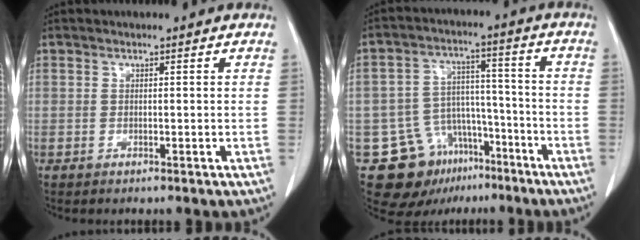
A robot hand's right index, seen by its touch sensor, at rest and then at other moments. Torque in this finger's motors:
{"motor_torque": [-0.33, -0.14, -1.05, -0.21]}